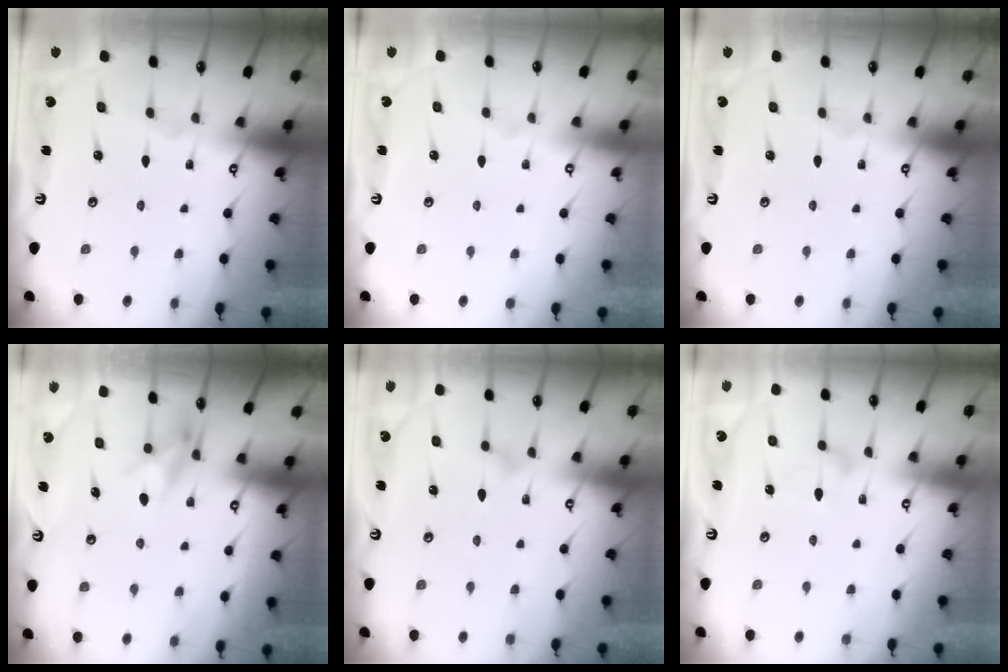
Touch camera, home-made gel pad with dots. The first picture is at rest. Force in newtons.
{"total": 3.8, "press": 3.8, "slide": 0.1}
{"total": 0.0}
{"total": 8.5, "press": 8.4, "slide": 0.7}
{"total": 6.1, "press": 6.1, "slide": 0.3}
{"total": 8.1, "press": 8.1, "slide": 0.5}